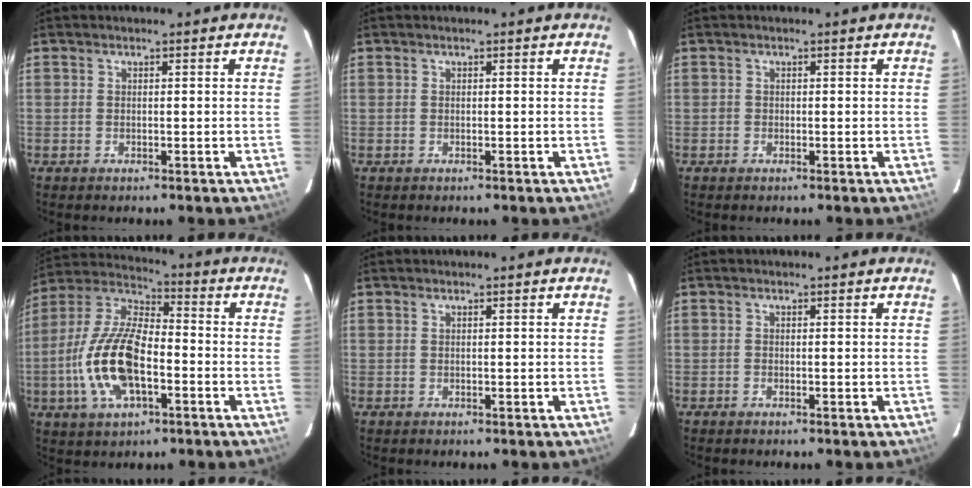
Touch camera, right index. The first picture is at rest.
{"total": 0.0}
{"total": 0.5, "force": [-0.2, 0.5, 0.0], "torque": [0.002, -0.001, -0.005]}
{"total": 16.6, "force": [-4.5, 7.4, 14.2], "torque": [-0.303, 0.000, -0.087]}
{"total": 0.0}
{"total": 0.0}